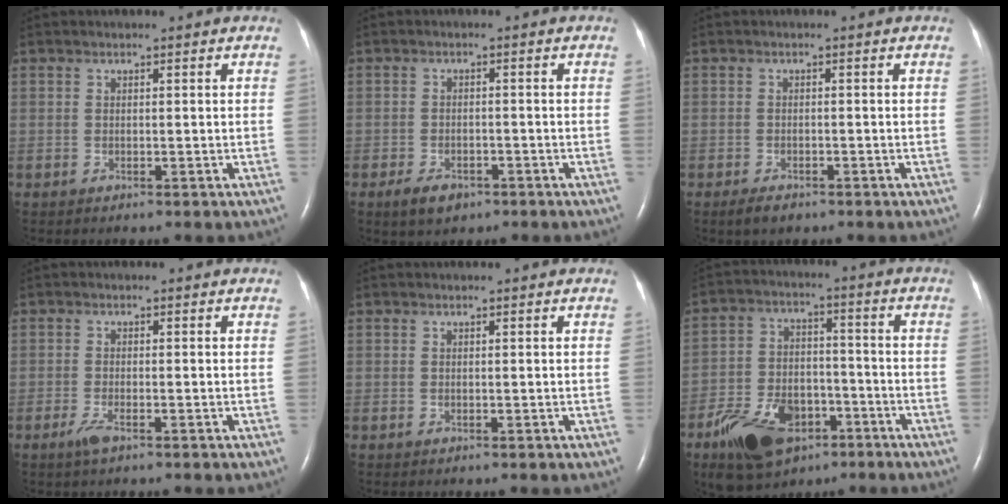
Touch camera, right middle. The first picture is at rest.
{"total": 3.9, "force": [-2.5, 2.1, 2.2], "torque": [-0.047, -0.003, -0.034]}
{"total": 2.4, "force": [-1.7, 1.1, 1.3], "torque": [-0.032, -0.003, -0.024]}
{"total": 2.0, "force": [-1.3, 0.4, 1.5], "torque": [-0.040, -0.004, -0.027]}
{"total": 0.0}
{"total": 14.8, "force": [-8.5, 8.6, 8.5], "torque": [-0.157, 0.005, -0.136]}